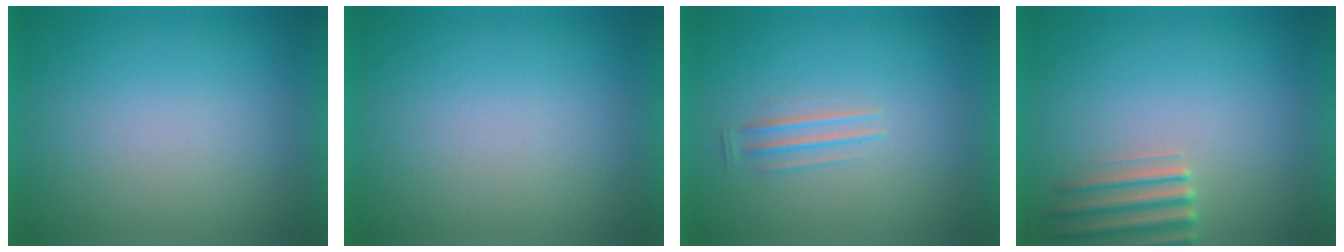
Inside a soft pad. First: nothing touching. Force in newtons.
{"total": 0.0}
{"total": 1.4}
{"total": 2.8}